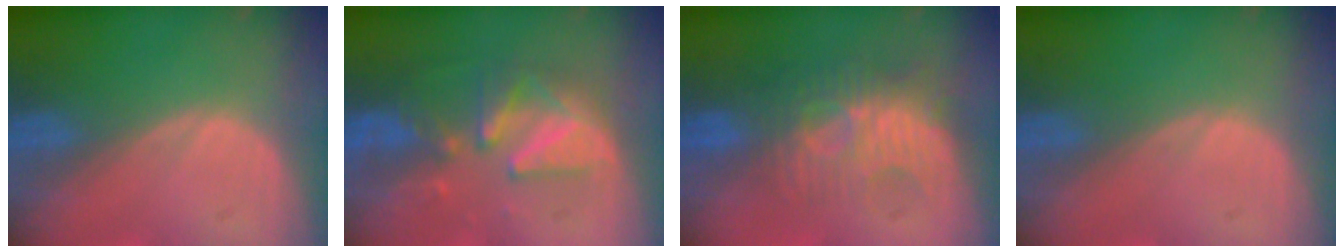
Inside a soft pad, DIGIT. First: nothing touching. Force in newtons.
{"total": 8.3, "press": 8.1, "slide": 1.9}
{"total": 9.6, "press": 8.4, "slide": 4.5}
{"total": 0.0}